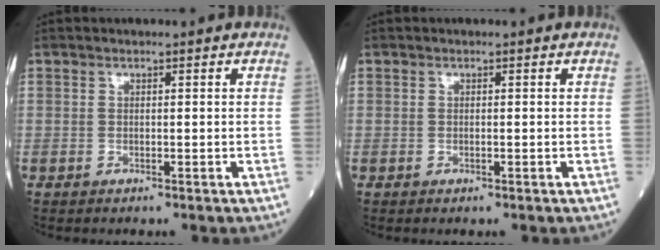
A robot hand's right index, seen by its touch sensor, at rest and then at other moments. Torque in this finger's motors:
{"motor_torque": [0.50, 0.22, 0.24, 0.07]}